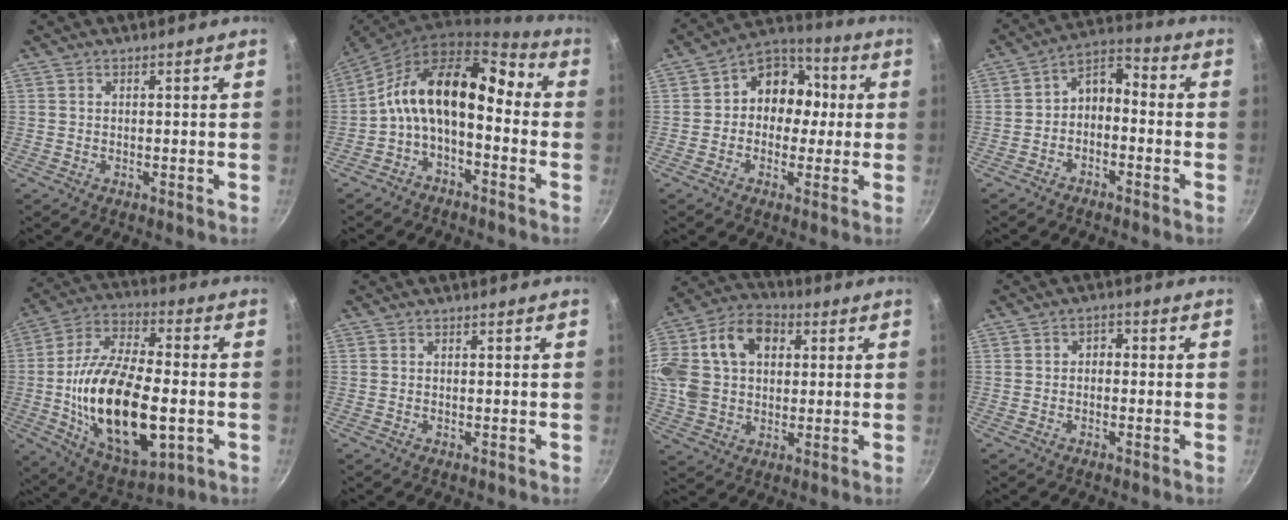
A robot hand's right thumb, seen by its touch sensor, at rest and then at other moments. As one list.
[{"total": 13.8, "force": [-2.7, 8.2, 10.9], "torque": [-0.178, 0.073, -0.069]}, {"total": 11.5, "force": [0.6, 9.6, 6.3], "torque": [-0.033, 0.031, -0.013]}, {"total": 6.7, "force": [-2.4, 4.2, 4.5], "torque": [-0.065, 0.061, -0.049]}, {"total": 25.1, "force": [-3.7, 12.2, 21.7], "torque": [-0.388, 0.018, -0.060]}, {"total": 0.0}, {"total": 24.0, "force": [5.9, 17.6, 15.2], "torque": [-0.330, 0.043, 0.095]}, {"total": 2.2, "force": [-0.4, 1.7, 1.2], "torque": [-0.013, 0.011, -0.012]}]